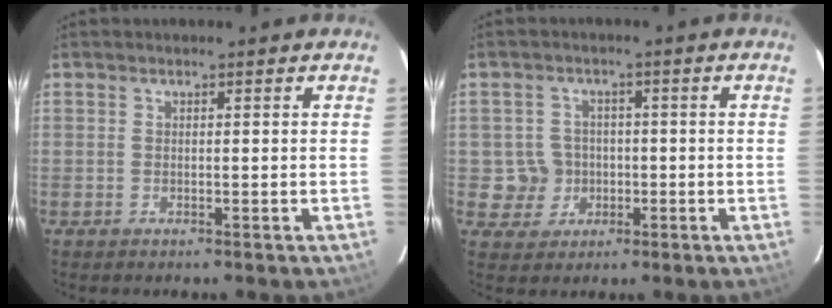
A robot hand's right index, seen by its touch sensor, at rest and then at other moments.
{"total": 5.4, "force": [-0.8, 5.2, 0.6], "torque": [-0.021, 0.018, -0.003]}